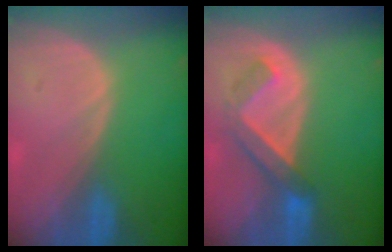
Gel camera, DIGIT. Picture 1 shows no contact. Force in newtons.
{"total": 5.1, "press": 5.1, "slide": 0.6}